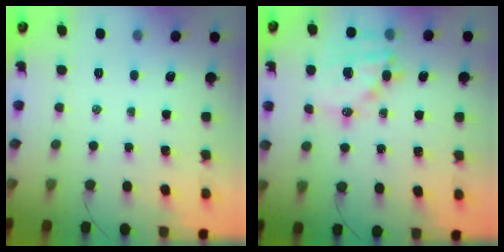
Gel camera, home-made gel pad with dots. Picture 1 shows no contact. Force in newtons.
{"total": 16.5, "press": 16.1, "slide": 3.5}